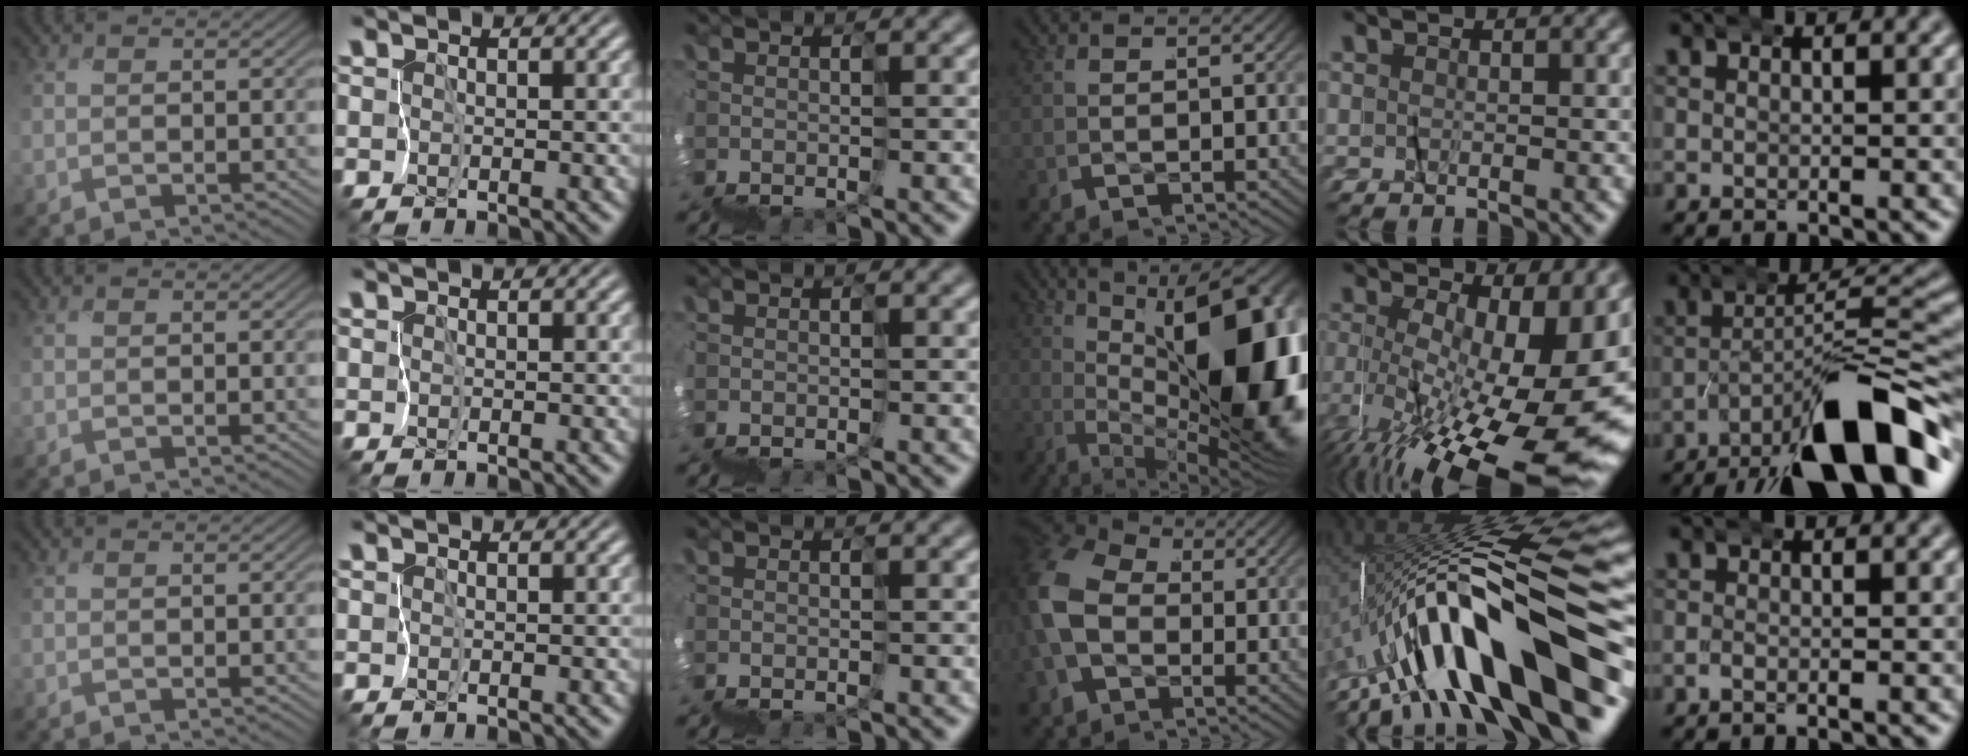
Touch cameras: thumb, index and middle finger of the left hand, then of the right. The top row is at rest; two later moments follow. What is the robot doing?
{"motion": "wrap", "object": "felt sheet"}